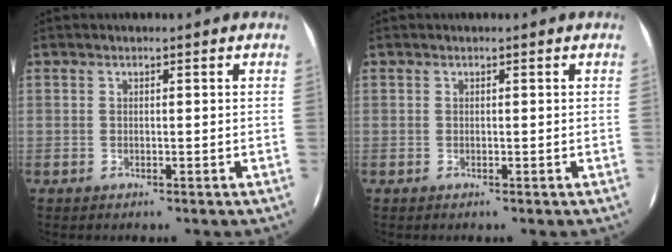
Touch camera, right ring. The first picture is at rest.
{"total": 0.0}